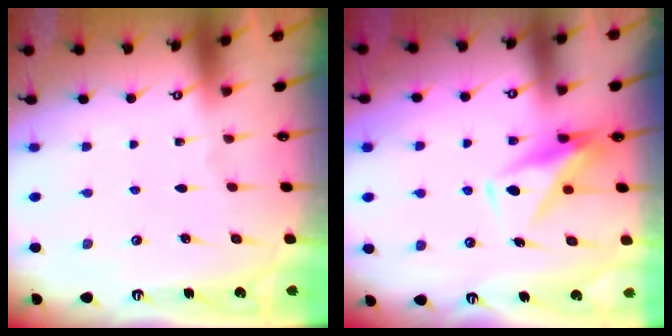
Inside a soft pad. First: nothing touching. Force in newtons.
{"total": 8.8, "press": 8.7, "slide": 0.9}